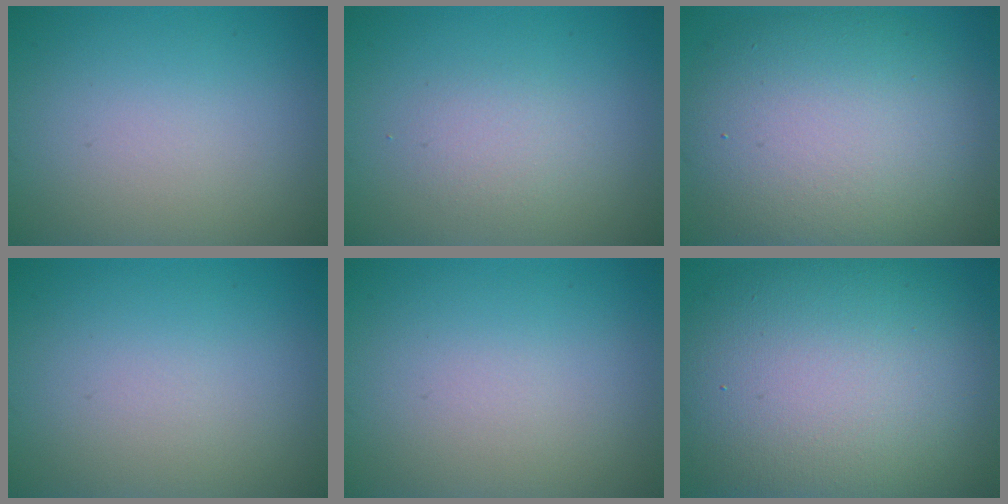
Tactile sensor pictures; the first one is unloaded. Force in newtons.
{"total": 1.5, "press": 1.5, "slide": 0.0}
{"total": 11.0, "press": 11.0, "slide": 0.7}
{"total": 0.0}
{"total": 0.0}
{"total": 14.7, "press": 14.6, "slide": 0.9}